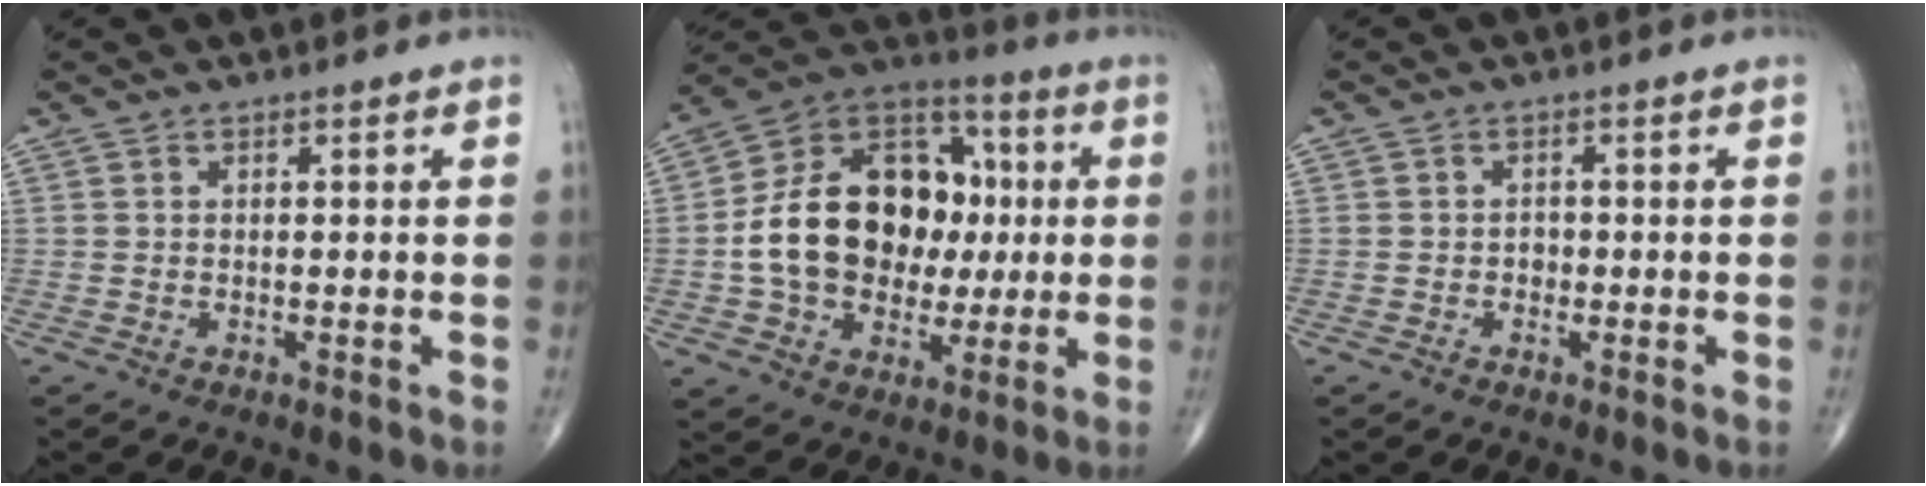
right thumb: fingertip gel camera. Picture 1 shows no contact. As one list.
[{"total": 22.5, "force": [0.3, 16.5, 15.4], "torque": [-0.227, 0.036, 0.012]}, {"total": 1.3, "force": [-0.3, 1.0, 0.6], "torque": [-0.002, 0.005, -0.007]}]